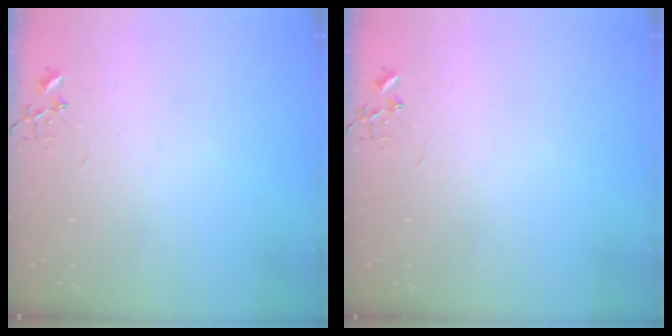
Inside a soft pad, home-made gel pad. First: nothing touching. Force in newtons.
{"total": 0.0}